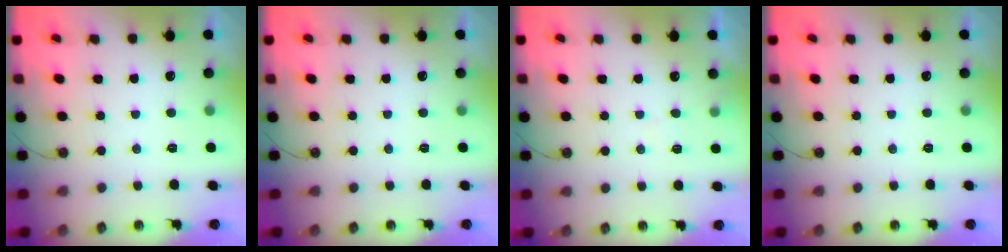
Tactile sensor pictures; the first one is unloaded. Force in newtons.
{"total": 0.0}
{"total": 4.5, "press": 4.4, "slide": 0.8}
{"total": 0.0}